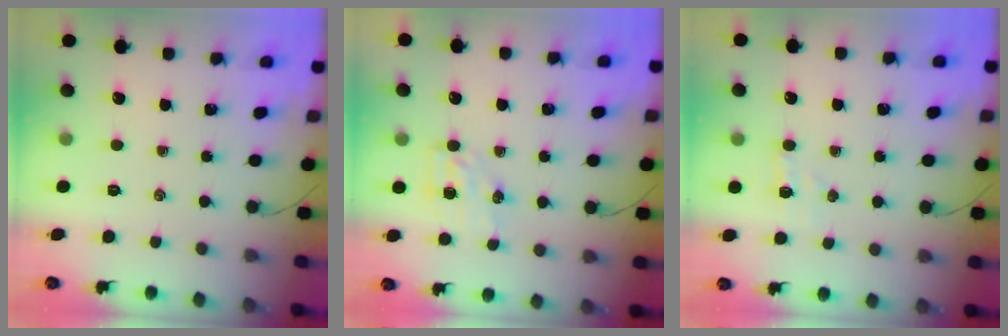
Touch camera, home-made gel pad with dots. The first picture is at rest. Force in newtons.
{"total": 4.7, "press": 4.7, "slide": 0.5}
{"total": 3.3, "press": 3.2, "slide": 0.8}